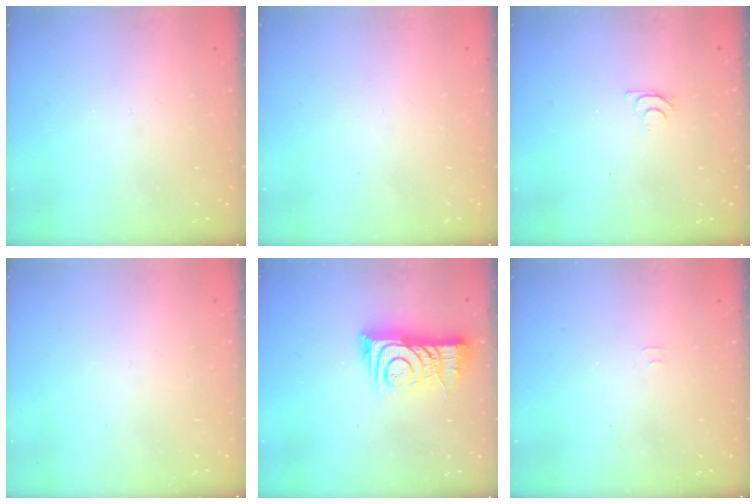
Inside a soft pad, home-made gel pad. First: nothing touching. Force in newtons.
{"total": 1.7, "press": 1.7, "slide": 0.1}
{"total": 5.9, "press": 5.8, "slide": 0.6}
{"total": 1.6, "press": 1.5, "slide": 0.1}
{"total": 10.9, "press": 10.8, "slide": 1.2}
{"total": 4.1, "press": 4.1, "slide": 0.5}